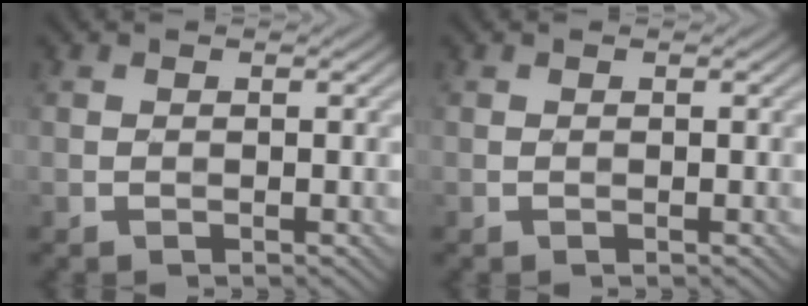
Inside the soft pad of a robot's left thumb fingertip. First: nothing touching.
{"total": 0.0}